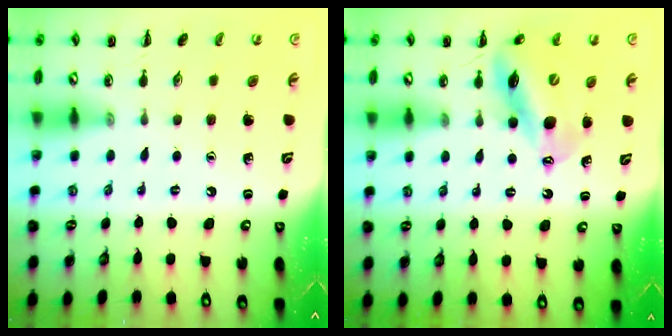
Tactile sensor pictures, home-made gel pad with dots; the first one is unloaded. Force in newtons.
{"total": 12.1, "press": 11.5, "slide": 3.5}